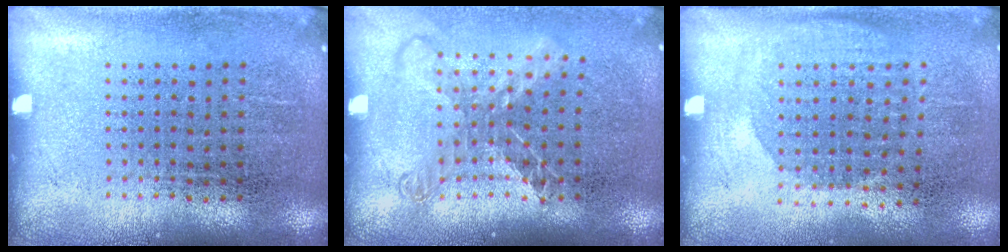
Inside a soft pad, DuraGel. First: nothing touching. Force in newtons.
{"total": 1.6, "press": 1.3, "slide": 0.9}
{"total": 1.1, "press": 1.0, "slide": 0.5}